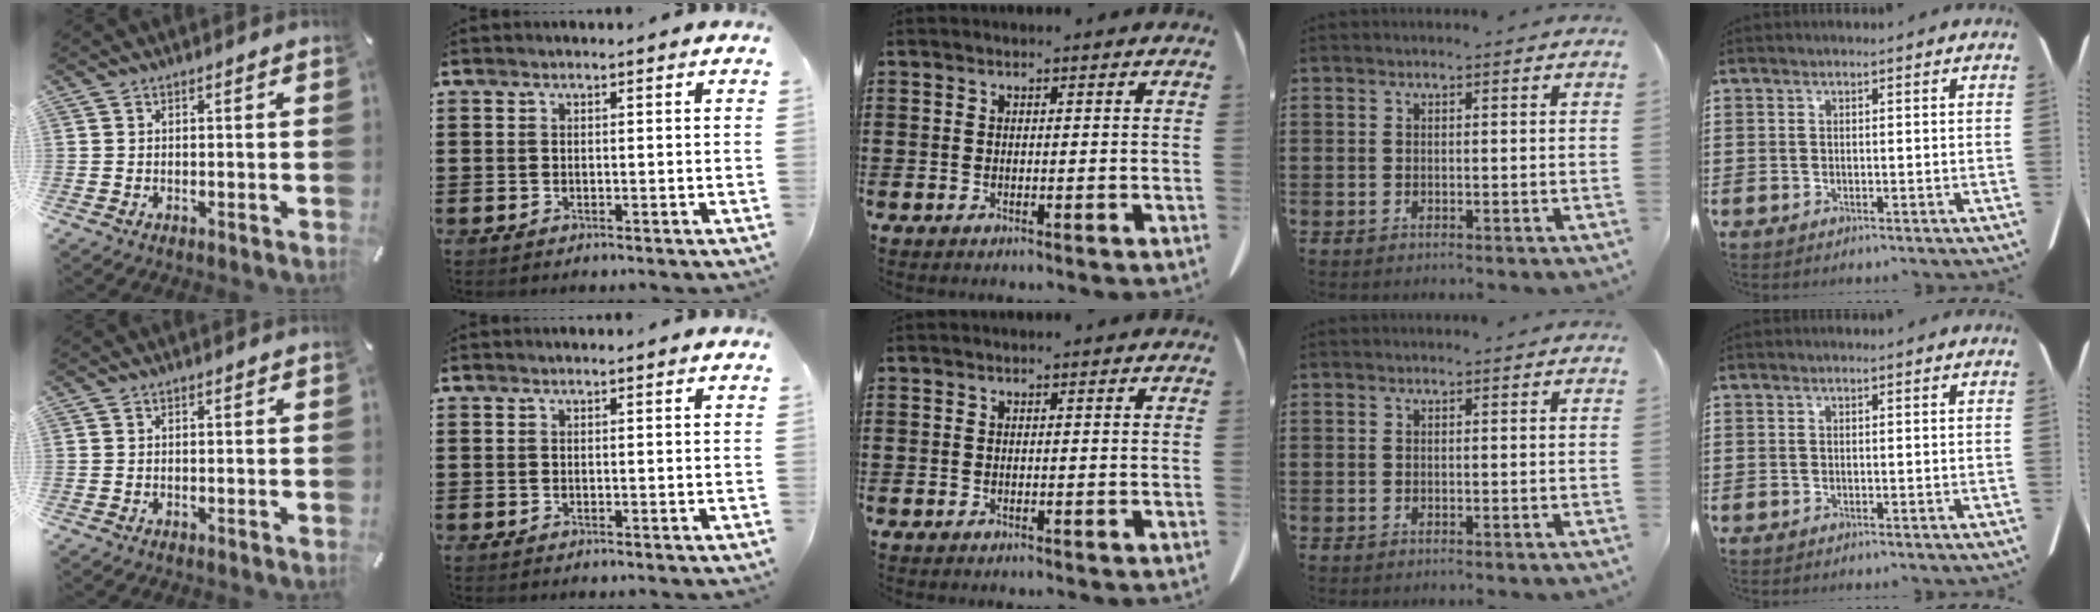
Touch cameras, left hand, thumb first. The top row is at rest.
{}